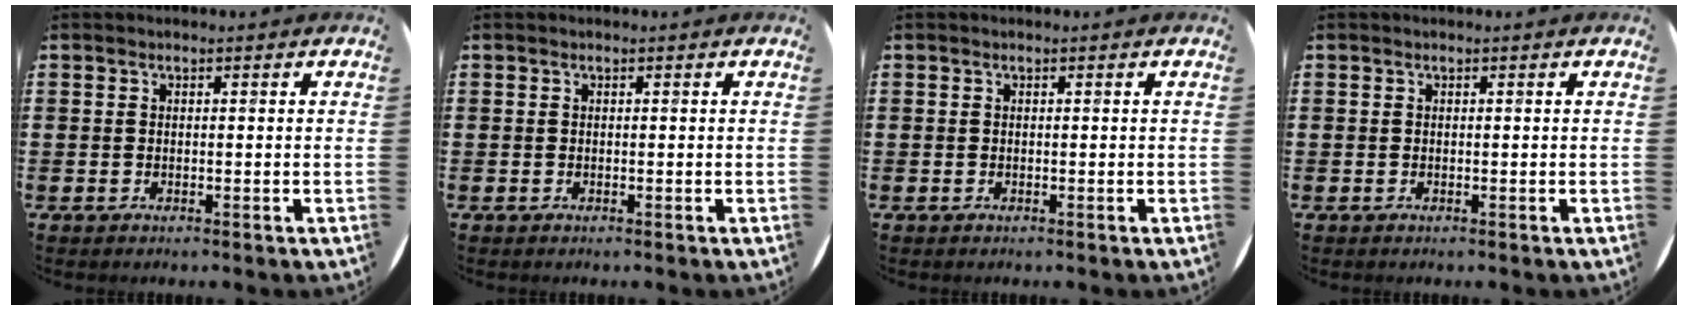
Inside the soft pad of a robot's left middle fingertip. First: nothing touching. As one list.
[{"total": 0.0}, {"total": 0.0}, {"total": 0.0}]